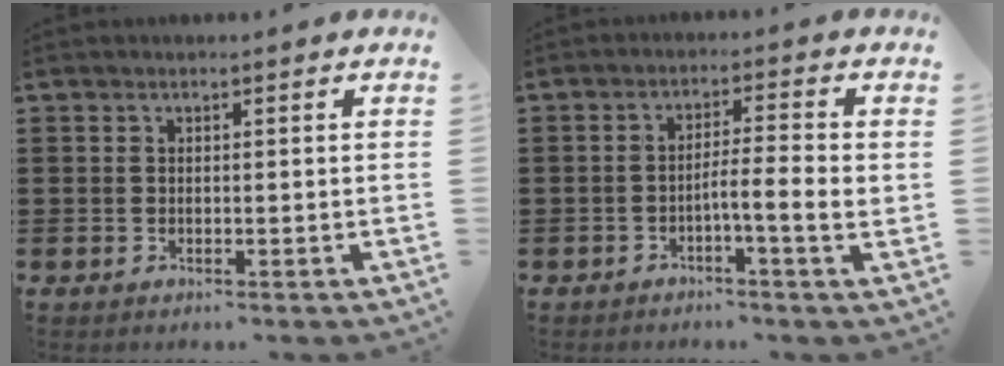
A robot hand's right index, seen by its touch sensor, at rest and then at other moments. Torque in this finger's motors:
{"motor_torque": [0.15, -0.06, 0.13, 0.04]}